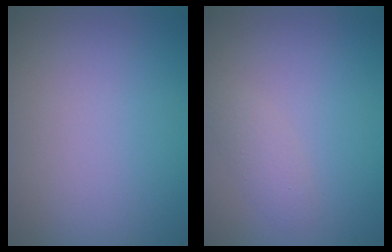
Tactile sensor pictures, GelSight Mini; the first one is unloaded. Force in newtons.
{"total": 1.3, "press": 1.3, "slide": 0.0}